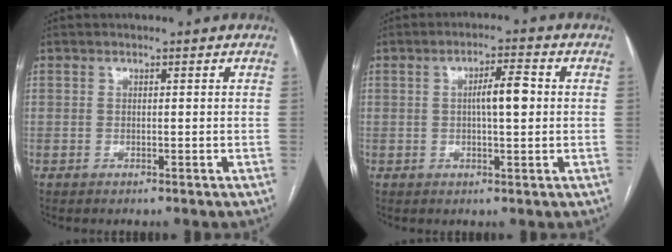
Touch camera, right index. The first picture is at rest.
{"total": 5.0, "force": [0.4, 0.9, 4.9], "torque": [-0.081, 0.010, 0.005]}